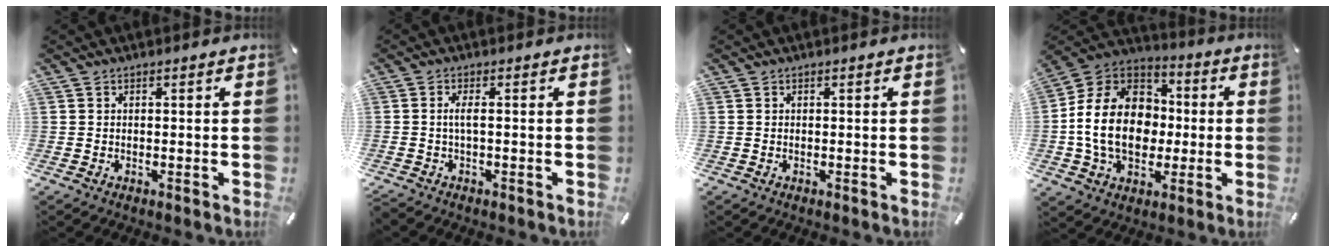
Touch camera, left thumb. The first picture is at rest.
{"total": 2.7, "force": [-0.4, 0.3, 2.6], "torque": [-0.057, -0.003, -0.010]}
{"total": 0.0}
{"total": 18.9, "force": [-2.1, 14.8, 11.6], "torque": [-0.256, 0.021, -0.038]}